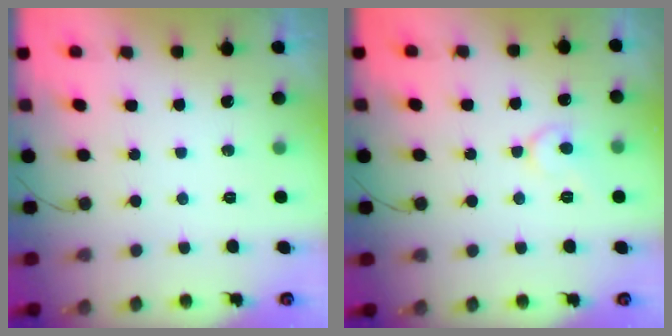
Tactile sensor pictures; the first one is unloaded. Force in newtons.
{"total": 6.7, "press": 6.6, "slide": 0.7}